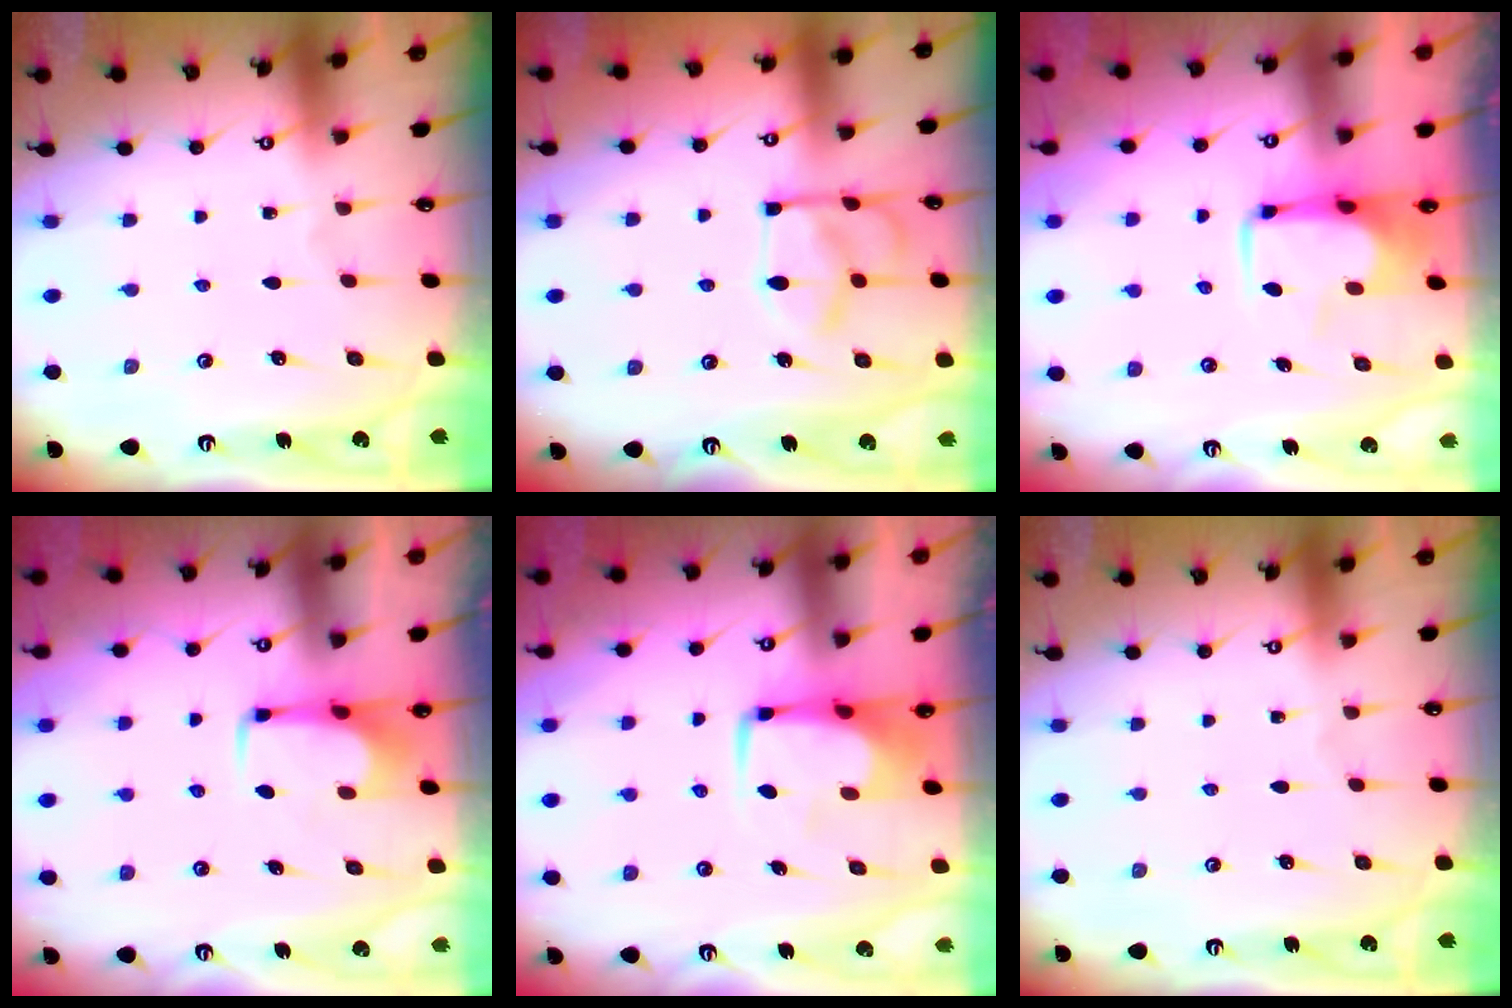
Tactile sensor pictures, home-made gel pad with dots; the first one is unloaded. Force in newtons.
{"total": 12.2, "press": 12.2, "slide": 0.2}
{"total": 2.2, "press": 2.1, "slide": 0.7}
{"total": 1.5, "press": 1.4, "slide": 0.5}
{"total": 0.9, "press": 0.7, "slide": 0.4}
{"total": 0.0}